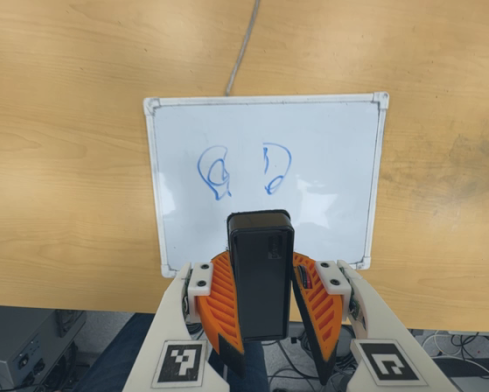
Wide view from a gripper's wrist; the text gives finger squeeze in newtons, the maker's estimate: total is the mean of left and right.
{"total": 8.3, "left": 9.0, "right": 7.5}